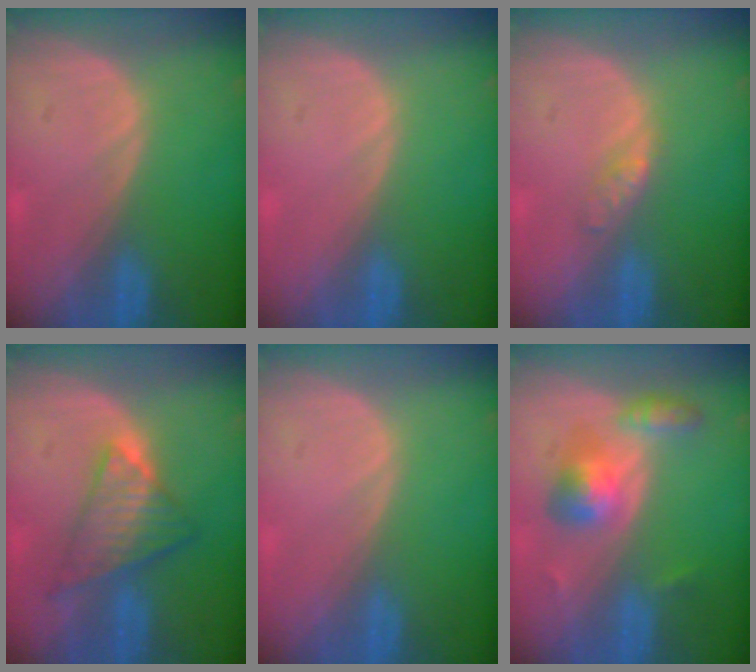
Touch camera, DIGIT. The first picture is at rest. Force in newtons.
{"total": 0.0}
{"total": 2.0, "press": 2.0, "slide": 0.1}
{"total": 7.0, "press": 6.6, "slide": 2.5}
{"total": 0.0}
{"total": 5.6, "press": 5.3, "slide": 1.6}